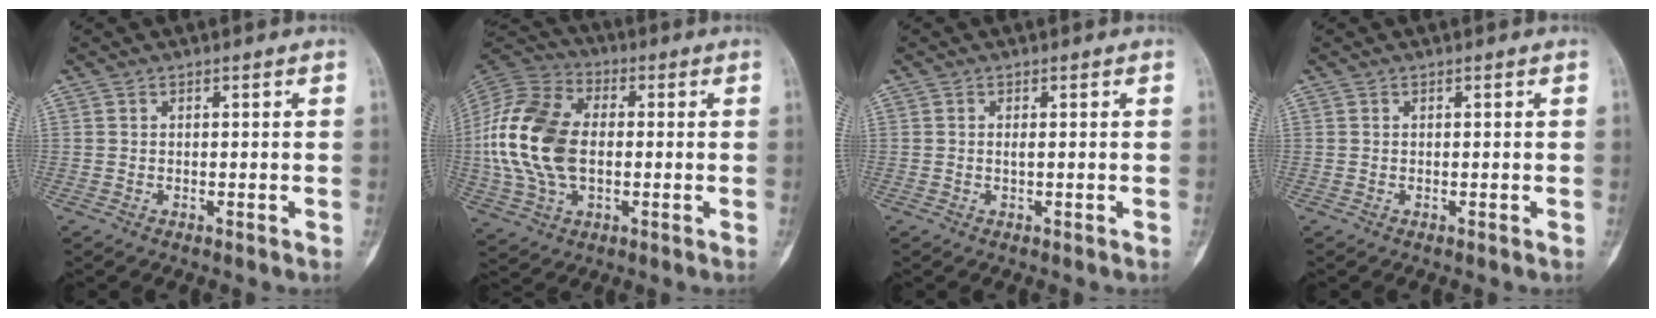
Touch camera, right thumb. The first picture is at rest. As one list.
[{"total": 19.2, "force": [-0.4, 12.3, 14.8], "torque": [-0.302, 0.014, -0.008]}, {"total": 0.6, "force": [0.0, 0.1, 0.6], "torque": [-0.019, -0.002, 0.000]}, {"total": 0.0}]